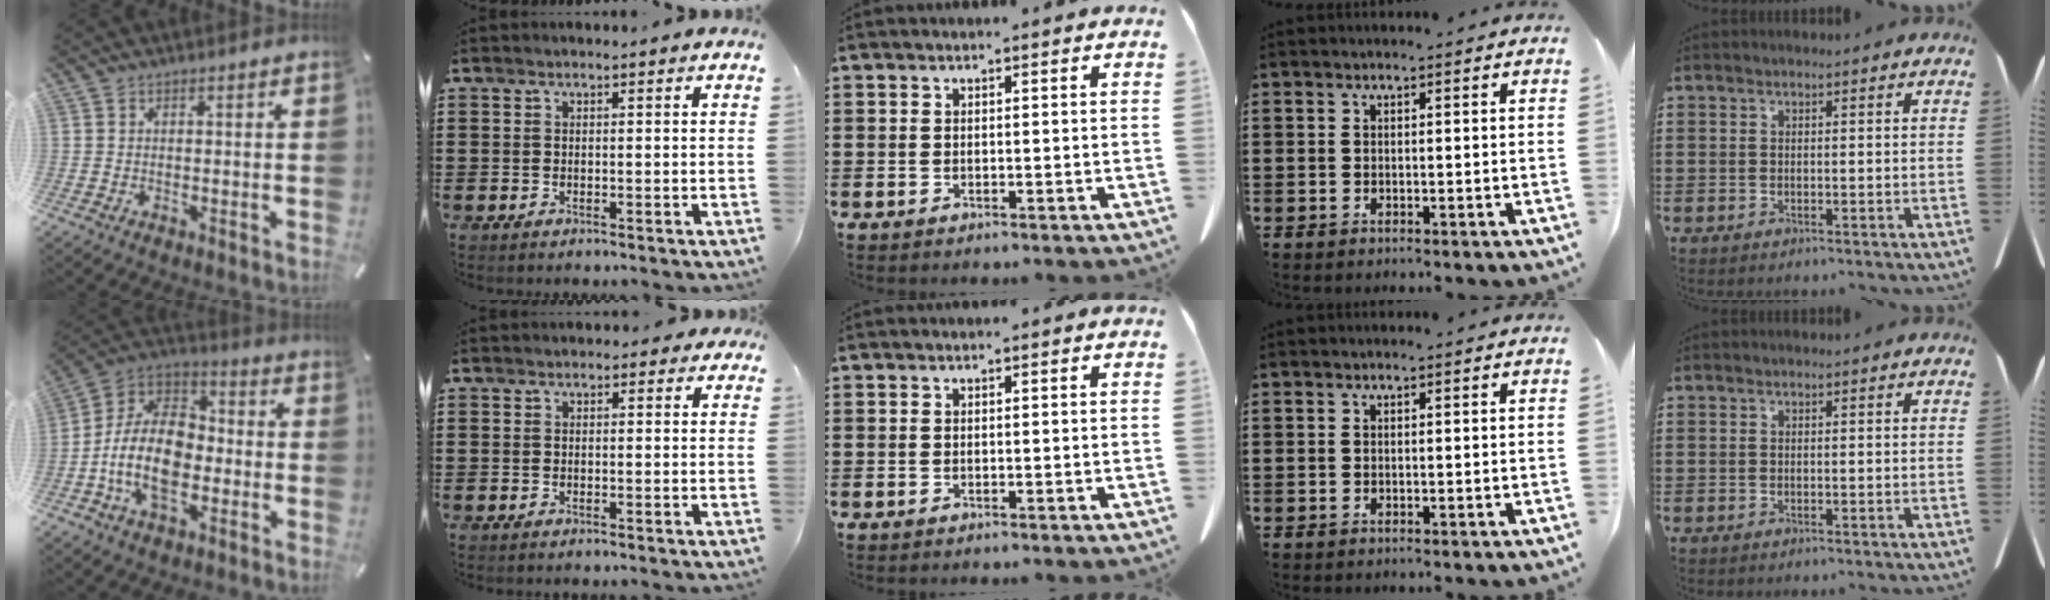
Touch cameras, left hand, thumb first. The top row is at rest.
{"thumb": {"total": 16.5, "force": [-5.3, 10.8, 11.4], "torque": [-0.259, 0.016, -0.104]}, "index": {"total": 1.0, "force": [0.4, 0.7, 0.5], "torque": [-0.005, 0.004, 0.004]}}